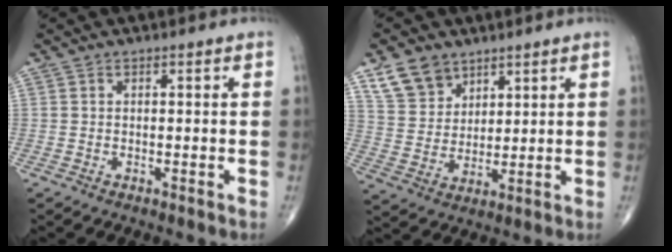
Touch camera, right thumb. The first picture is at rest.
{"total": 8.6, "force": [5.7, 5.7, 3.0], "torque": [-0.037, -0.025, 0.118]}